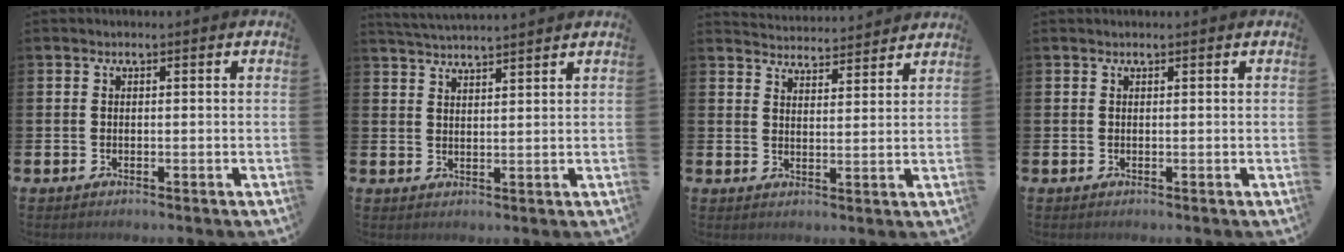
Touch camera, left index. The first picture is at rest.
{"total": 3.6, "force": [3.6, -0.3, 0.1], "torque": [-0.010, -0.017, 0.065]}
{"total": 4.2, "force": [4.2, 0.3, -0.4], "torque": [-0.003, -0.032, 0.075]}
{"total": 0.0}